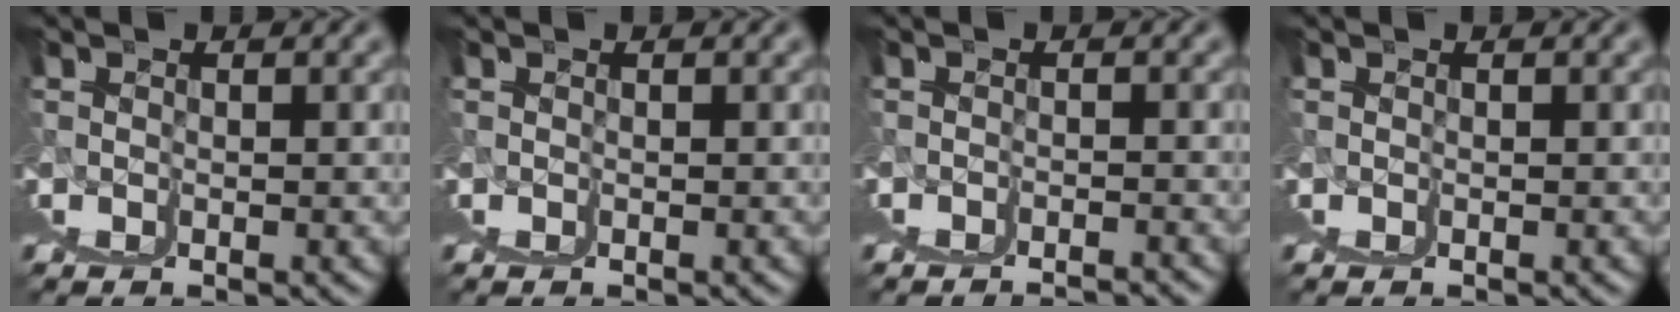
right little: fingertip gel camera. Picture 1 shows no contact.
{"total": 0.0}
{"total": 3.1, "force": [-1.0, -2.5, -1.4], "torque": [0.028, 0.009, -0.016]}
{"total": 0.0}